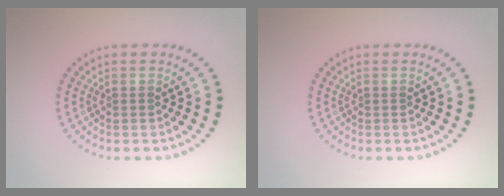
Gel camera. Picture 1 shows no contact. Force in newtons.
{"total": 0.0}